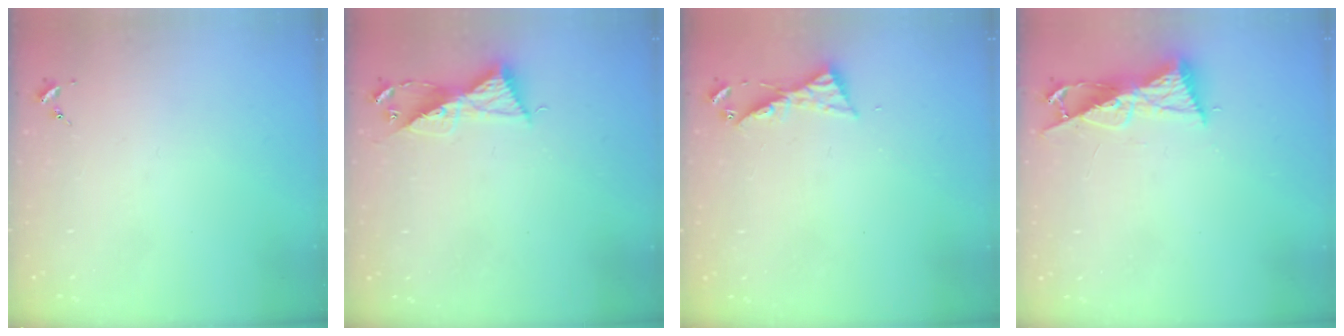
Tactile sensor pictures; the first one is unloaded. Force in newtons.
{"total": 8.8, "press": 8.7, "slide": 0.5}
{"total": 5.2, "press": 5.2, "slide": 0.4}
{"total": 8.9, "press": 8.9, "slide": 0.5}